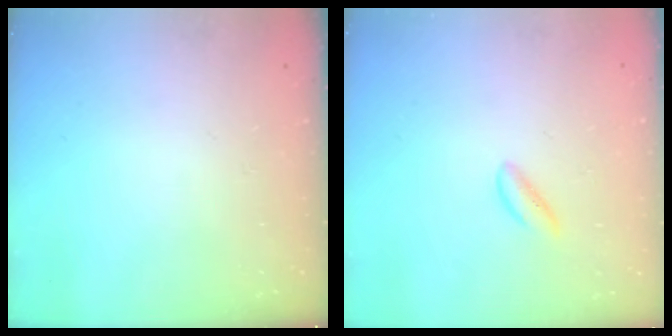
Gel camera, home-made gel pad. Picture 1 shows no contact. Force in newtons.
{"total": 1.3, "press": 1.2, "slide": 0.4}